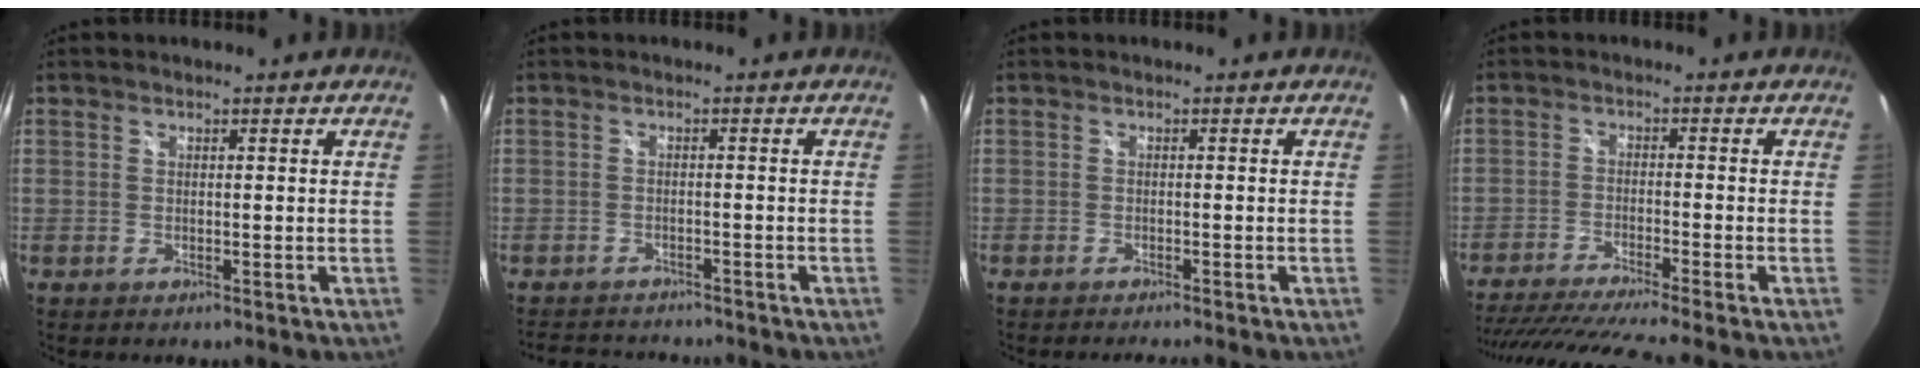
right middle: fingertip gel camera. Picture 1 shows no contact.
{"total": 7.1, "force": [-6.5, 2.2, 1.9], "torque": [-0.049, 0.003, -0.096]}
{"total": 2.6, "force": [-2.4, 0.0, 1.0], "torque": [-0.022, -0.014, -0.040]}
{"total": 14.6, "force": [-12.4, -0.6, 7.7], "torque": [-0.156, -0.036, -0.199]}